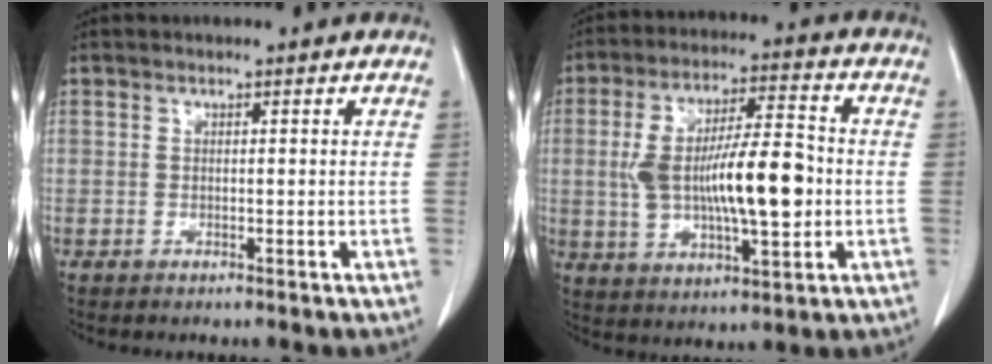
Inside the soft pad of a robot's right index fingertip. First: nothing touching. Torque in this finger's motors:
{"motor_torque": [0.72, -0.03, 0.59, 0.21]}